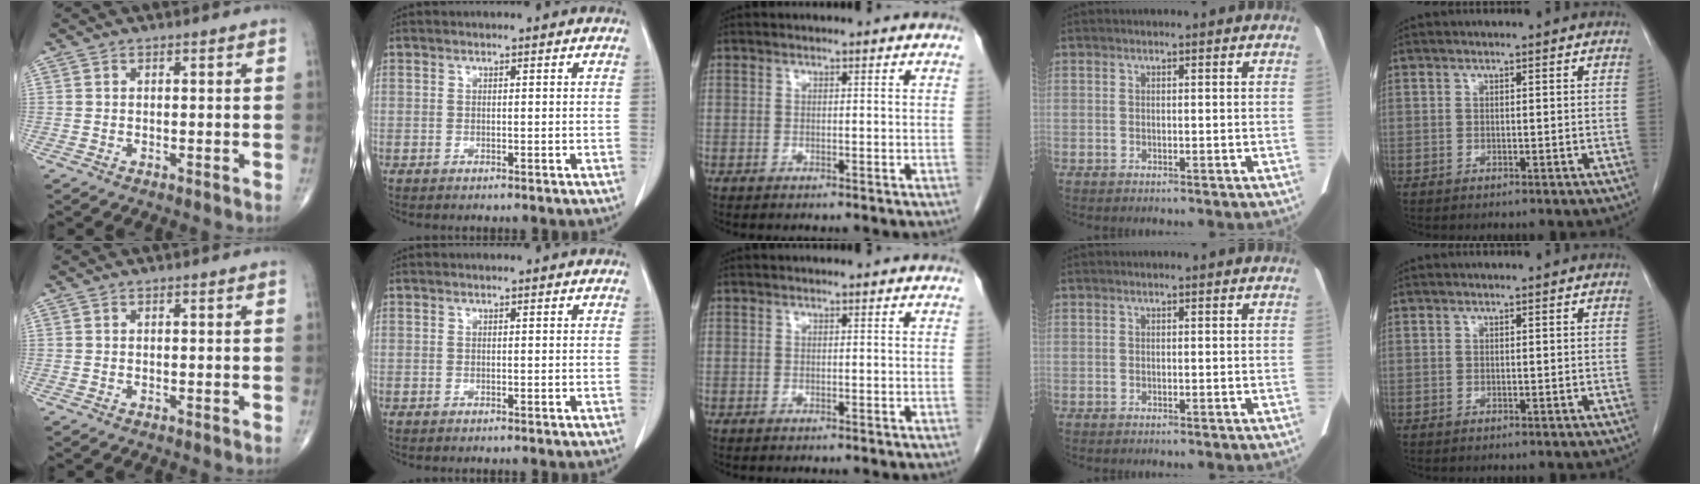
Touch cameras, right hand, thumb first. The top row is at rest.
{}